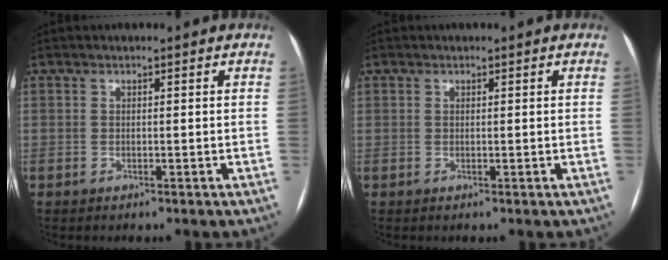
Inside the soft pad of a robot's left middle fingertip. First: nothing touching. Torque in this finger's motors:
{"motor_torque": [0.71, 0.00, 1.06, 0.19]}